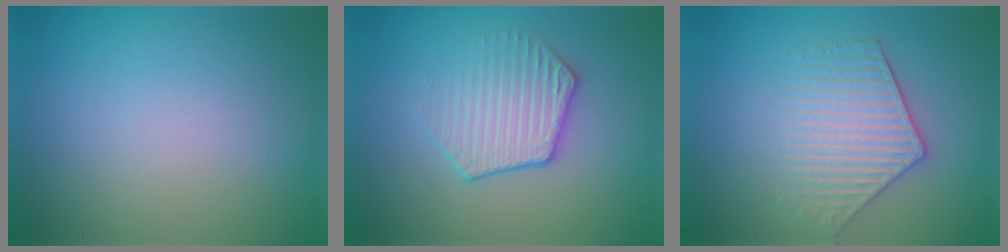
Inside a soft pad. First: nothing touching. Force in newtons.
{"total": 3.0, "press": 2.6, "slide": 1.5}
{"total": 4.4, "press": 3.8, "slide": 2.3}